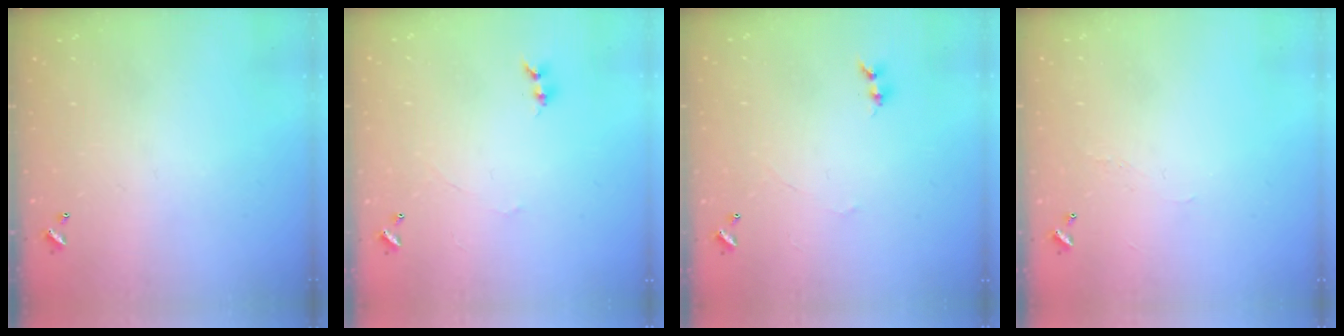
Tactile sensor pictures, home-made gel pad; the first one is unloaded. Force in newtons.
{"total": 0.0}
{"total": 0.0}
{"total": 0.9, "press": 0.7, "slide": 0.6}